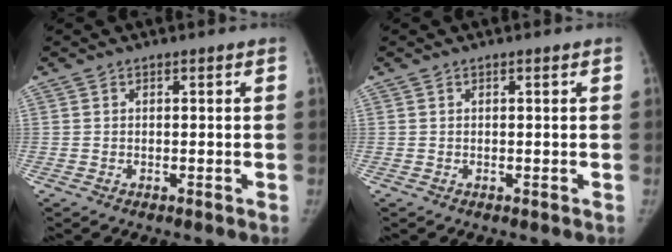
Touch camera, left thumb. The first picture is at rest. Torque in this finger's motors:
{"motor_torque": [1.36, 1.35, -0.03, 0.05, 0.01]}